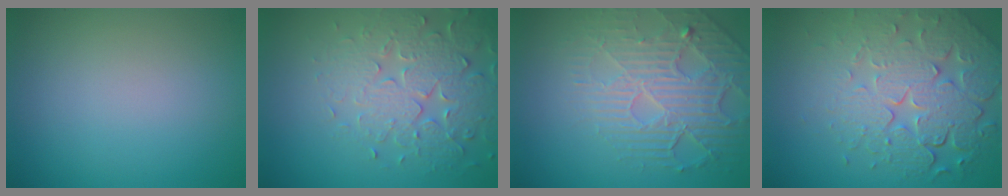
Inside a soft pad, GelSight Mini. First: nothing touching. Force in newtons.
{"total": 5.1, "press": 4.7, "slide": 1.9}
{"total": 4.8, "press": 4.3, "slide": 2.1}
{"total": 8.2, "press": 5.8, "slide": 5.8}